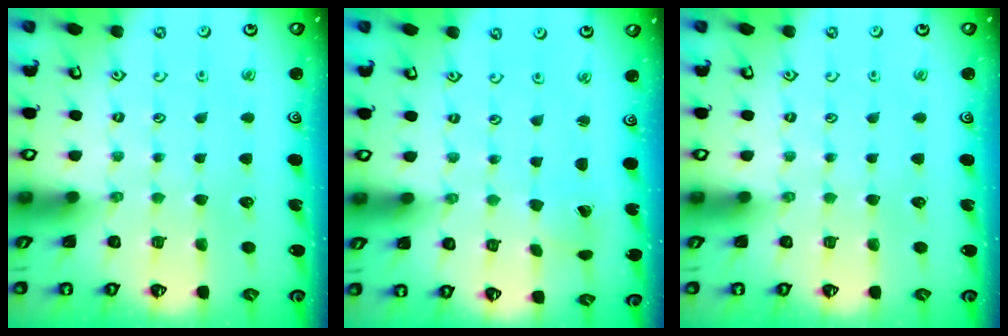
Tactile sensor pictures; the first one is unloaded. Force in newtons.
{"total": 0.6, "press": 0.6, "slide": 0.1}
{"total": 0.0}